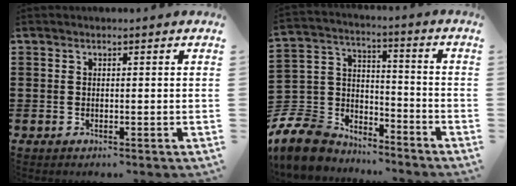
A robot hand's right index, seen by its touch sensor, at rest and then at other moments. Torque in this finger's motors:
{"motor_torque": [-0.69, 1.44, -1.05, -0.21]}